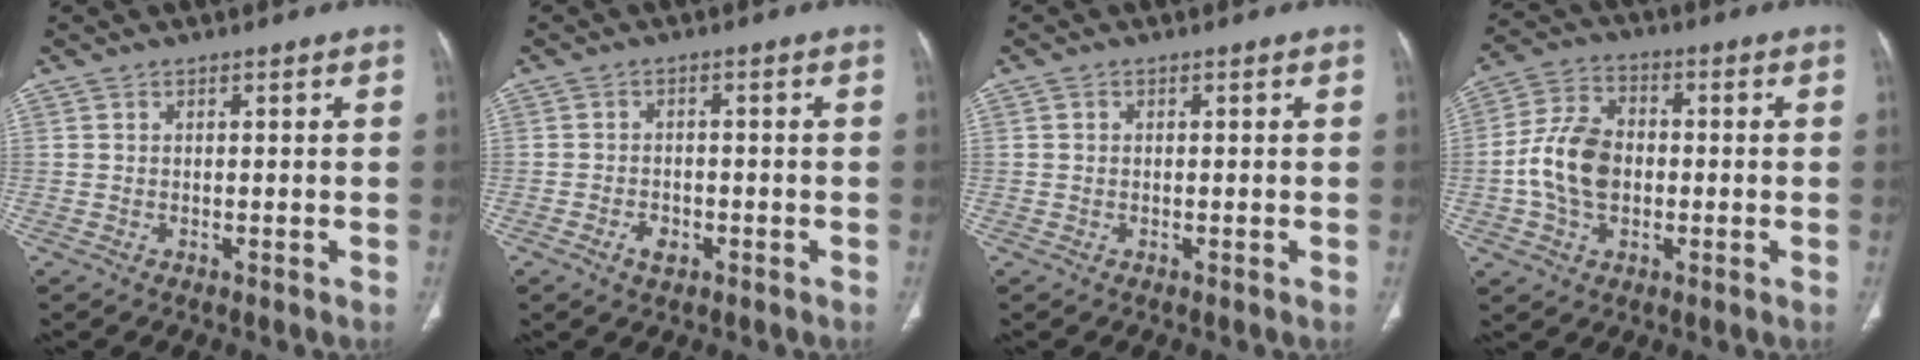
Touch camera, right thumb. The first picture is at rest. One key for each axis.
{"total": 3.0, "fx": -1.5, "fy": 1.9, "fz": 1.7, "tx": -0.027, "ty": 0.011, "tz": -0.020}
{"total": 0.7, "fx": 0.0, "fy": 0.6, "fz": 0.3, "tx": -0.002, "ty": 0.002, "tz": 0.000}
{"total": 11.6, "fx": -1.2, "fy": 8.1, "fz": 8.2, "tx": -0.146, "ty": 0.024, "tz": -0.026}